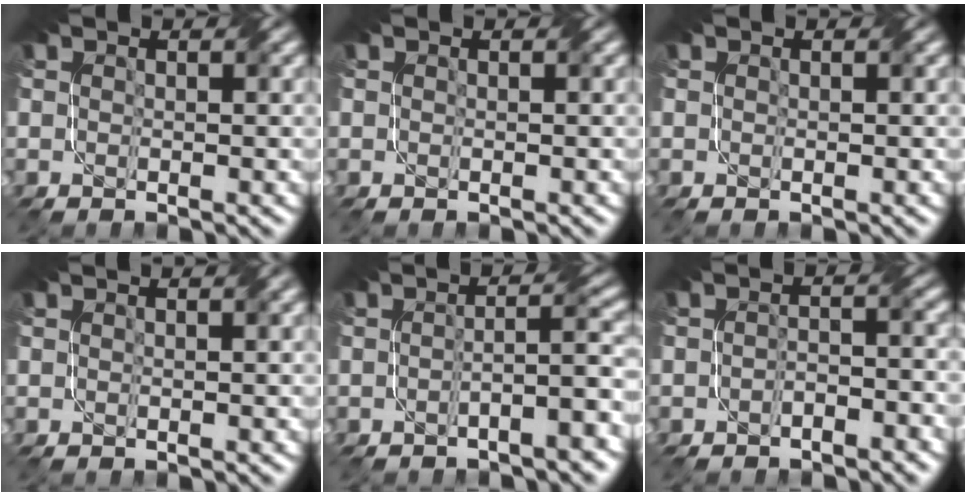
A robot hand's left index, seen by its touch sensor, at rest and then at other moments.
{"total": 0.0}
{"total": 0.0}
{"total": 1.6, "force": [1.0, 0.6, 1.1], "torque": [-0.012, 0.003, 0.001]}
{"total": 3.9, "force": [-1.6, 0.6, 3.5], "torque": [-0.047, 0.015, -0.035]}
{"total": 1.8, "force": [-1.3, 0.6, 1.2], "torque": [-0.020, 0.005, -0.022]}